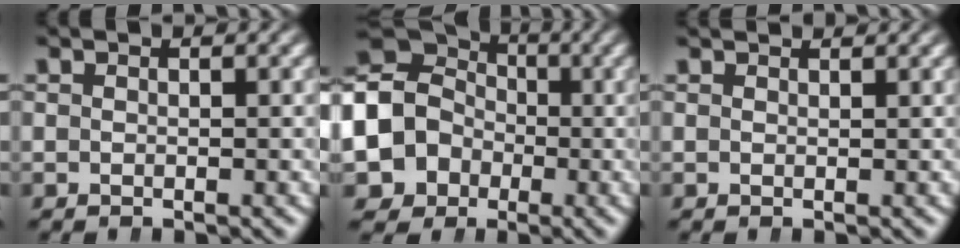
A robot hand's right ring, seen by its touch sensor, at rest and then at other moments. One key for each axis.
{"total": 13.0, "fx": -0.8, "fy": 11.7, "fz": 5.5, "tx": -0.151, "ty": -0.036, "tz": -0.017}
{"total": 1.3, "fx": 1.3, "fy": -0.4, "fz": 0.2, "tx": 0.009, "ty": 0.001, "tz": 0.019}